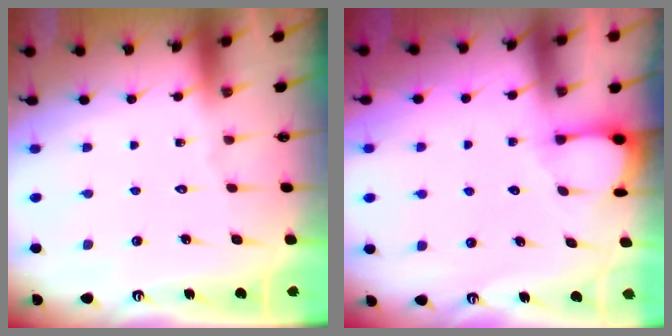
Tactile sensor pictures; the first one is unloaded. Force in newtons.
{"total": 2.4, "press": 2.3, "slide": 0.4}